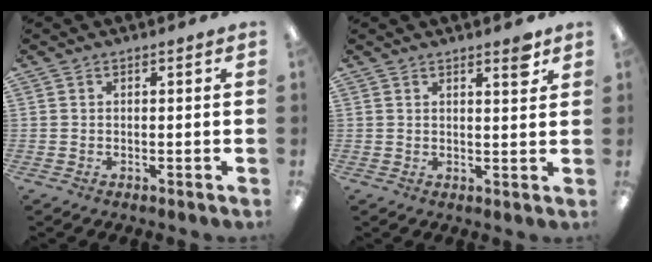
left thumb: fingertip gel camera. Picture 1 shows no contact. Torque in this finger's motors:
{"motor_torque": [-0.08, 0.03, -0.33, -0.05, 0.09]}